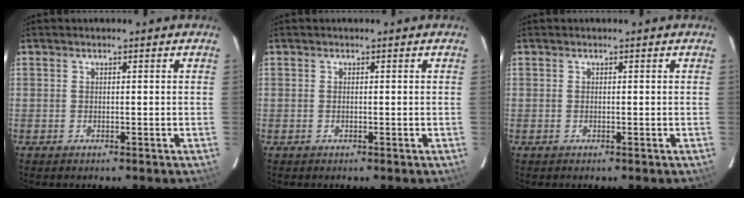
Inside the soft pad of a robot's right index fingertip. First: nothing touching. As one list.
[{"total": 0.0}, {"total": 0.0}]